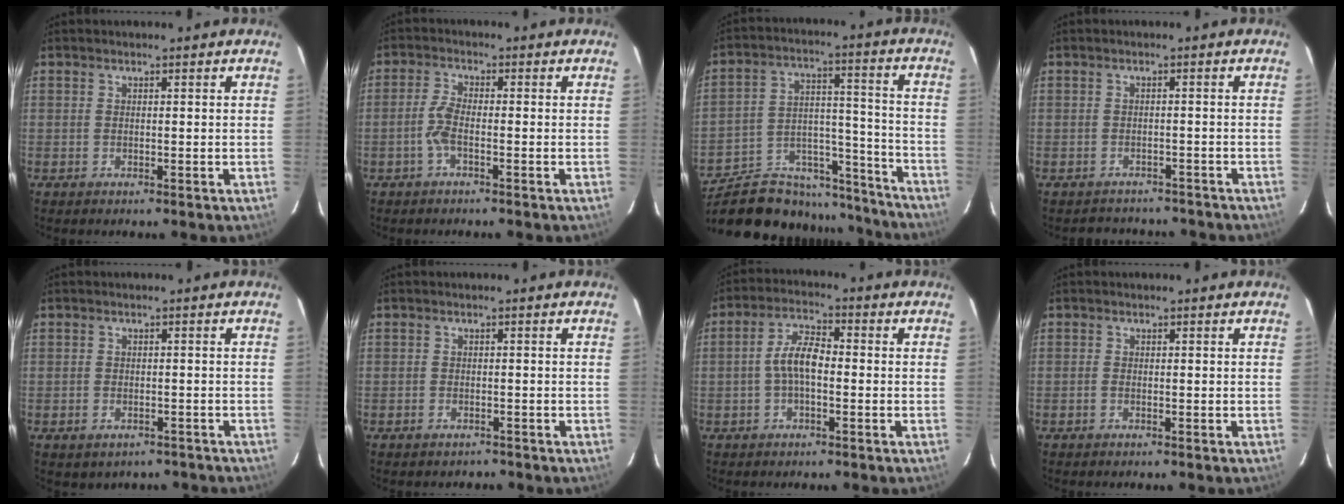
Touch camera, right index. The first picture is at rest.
{"total": 3.4, "force": [-1.4, 0.8, 3.0], "torque": [-0.074, 0.005, -0.031]}
{"total": 25.6, "force": [-21.4, 10.5, 9.5], "torque": [-0.174, 0.034, -0.290]}
{"total": 7.5, "force": [-6.7, 3.1, 1.4], "torque": [-0.025, 0.002, -0.078]}
{"total": 4.9, "force": [-3.3, 3.2, 1.8], "torque": [-0.032, 0.000, -0.032]}
{"total": 1.8, "force": [-1.4, 1.1, 0.1], "torque": [-0.002, -0.001, -0.018]}
{"total": 5.9, "force": [-1.1, 2.5, 5.2], "torque": [-0.106, 0.013, -0.020]}
{"total": 0.6, "force": [-0.4, 0.4, 0.3], "torque": [-0.008, -0.002, -0.008]}